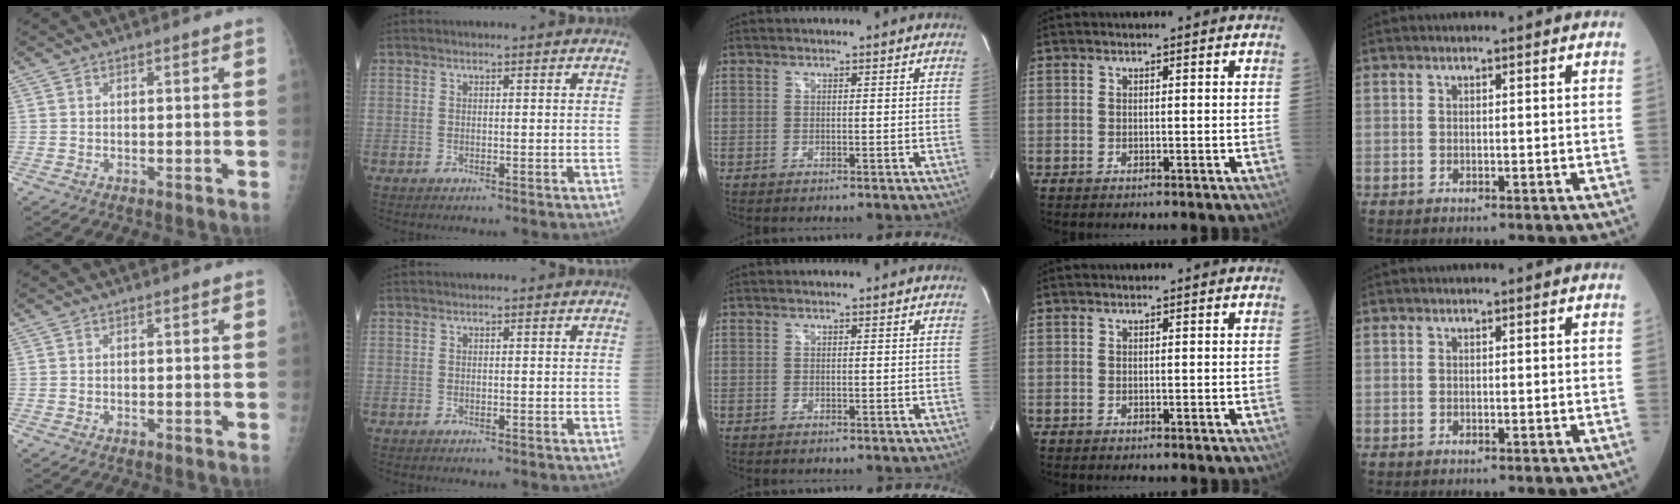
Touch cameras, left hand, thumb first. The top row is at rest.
{}